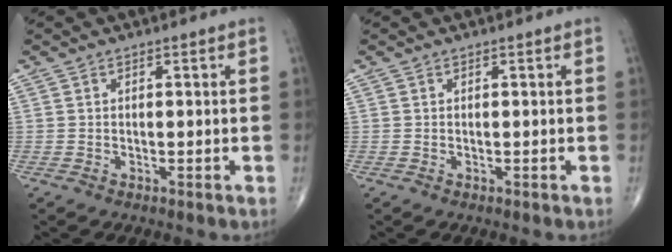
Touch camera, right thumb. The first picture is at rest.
{"total": 0.0}